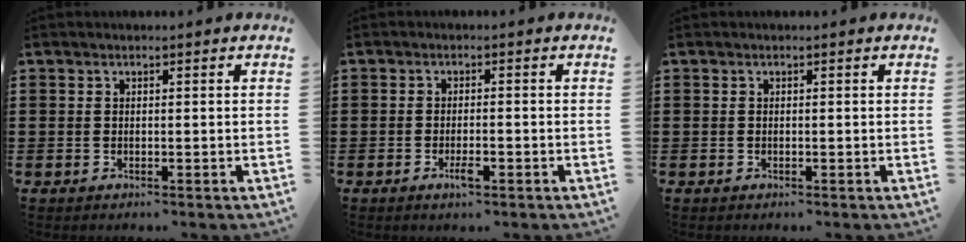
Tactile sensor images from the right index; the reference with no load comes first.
{"total": 2.5, "force": [-1.2, 0.6, 2.1], "torque": [-0.043, -0.002, -0.024]}
{"total": 0.0}